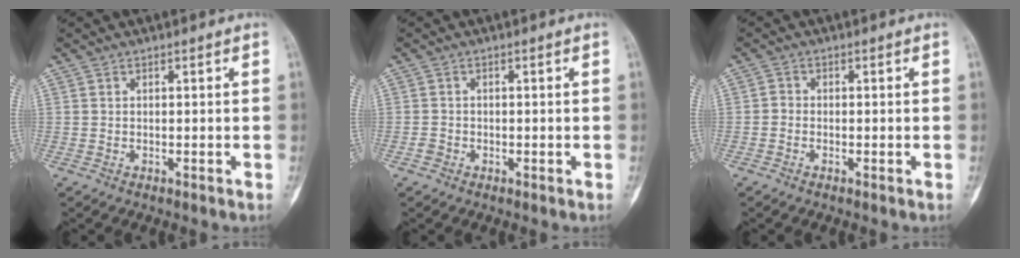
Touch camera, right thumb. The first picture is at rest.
{"total": 1.1, "force": [-0.6, 0.9, 0.1], "torque": [0.005, 0.004, -0.016]}
{"total": 1.0, "force": [-0.4, 0.8, 0.4], "torque": [-0.003, 0.003, -0.015]}